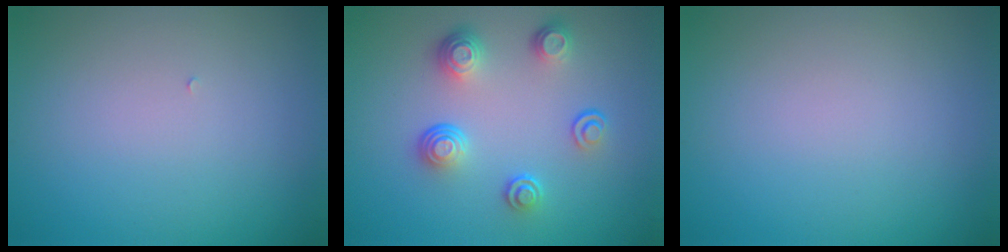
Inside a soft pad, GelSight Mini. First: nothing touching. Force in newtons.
{"total": 3.9, "press": 2.9, "slide": 2.6}
{"total": 0.0}